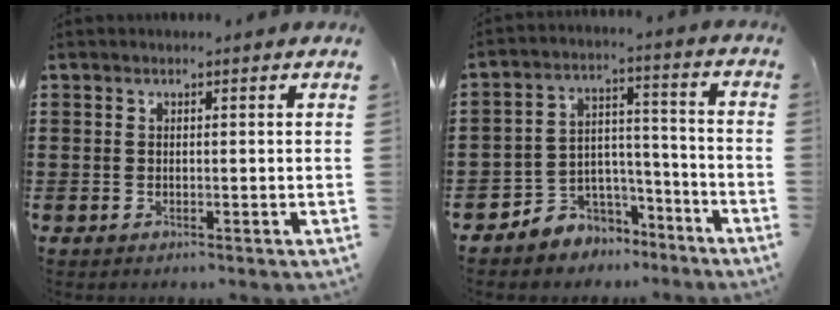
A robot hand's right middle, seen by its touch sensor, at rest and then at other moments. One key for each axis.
{"total": 4.9, "fx": -4.0, "fy": 2.8, "fz": -0.5, "tx": -0.002, "ty": 0.008, "tz": -0.083}